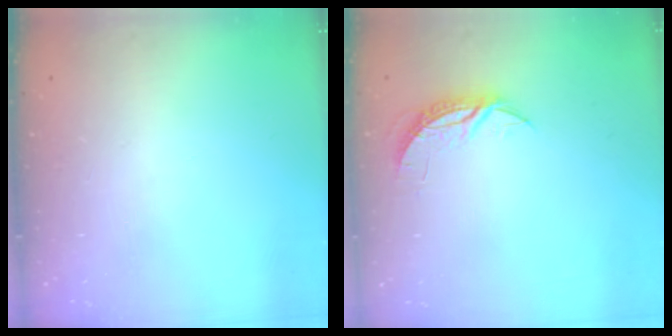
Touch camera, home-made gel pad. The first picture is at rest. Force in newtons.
{"total": 5.2, "press": 5.2, "slide": 0.3}